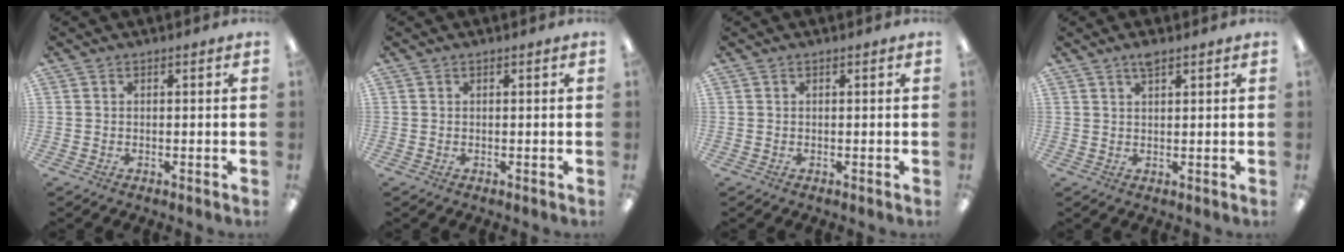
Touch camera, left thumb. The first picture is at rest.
{"total": 0.0}
{"total": 0.0}
{"total": 2.6, "force": [2.0, 0.6, 1.6], "torque": [-0.027, -0.001, 0.034]}